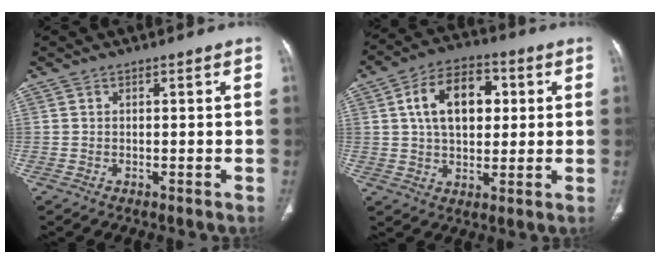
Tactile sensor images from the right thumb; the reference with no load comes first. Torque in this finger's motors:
{"motor_torque": [0.48, 3.12, 1.31, -0.43, 0.43]}